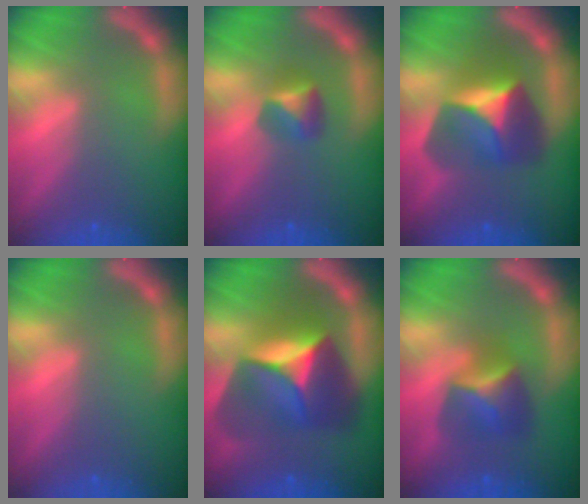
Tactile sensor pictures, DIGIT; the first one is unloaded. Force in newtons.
{"total": 2.4}
{"total": 6.9}
{"total": 0.0}
{"total": 10.0}
{"total": 4.4}